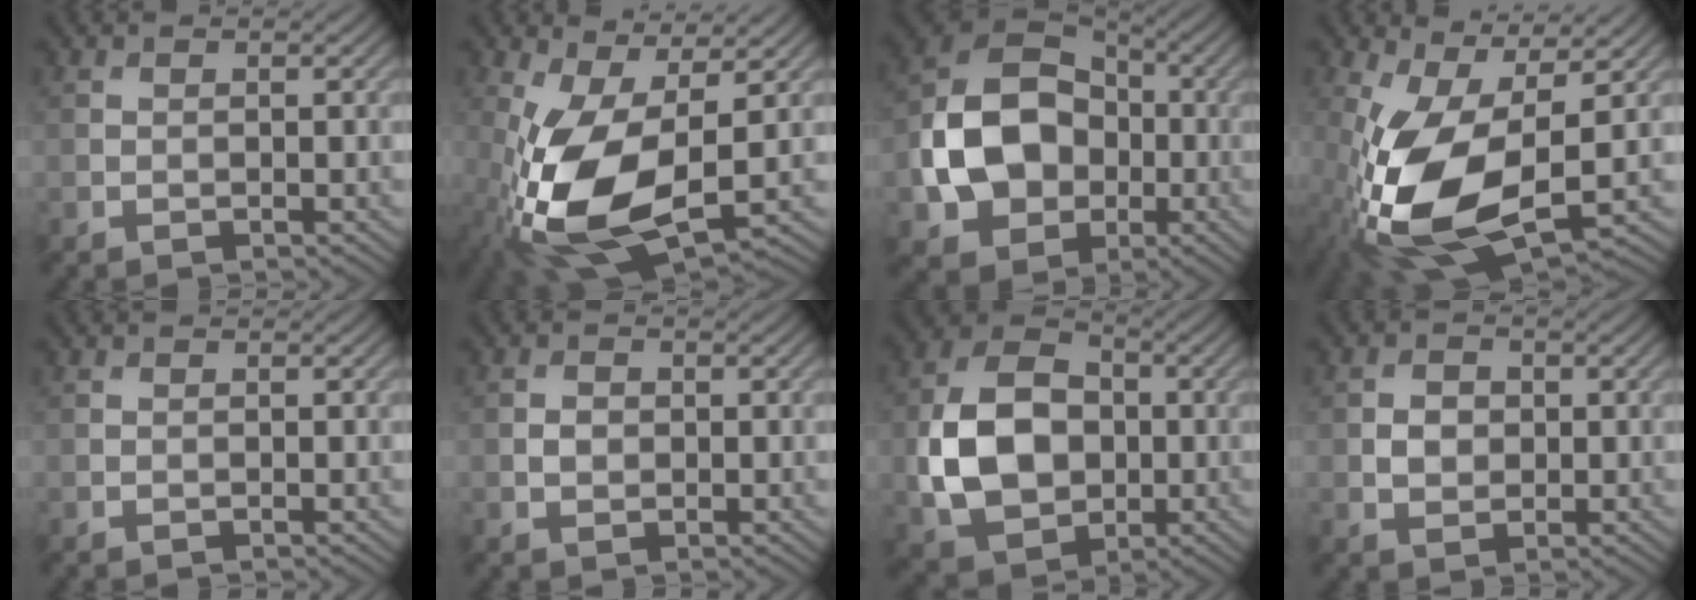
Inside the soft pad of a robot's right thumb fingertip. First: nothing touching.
{"total": 14.0, "force": [-2.2, 6.7, 12.1], "torque": [-0.273, -0.019, -0.039]}
{"total": 13.4, "force": [-1.9, 10.5, 8.1], "torque": [-0.171, 0.001, -0.047]}
{"total": 15.5, "force": [-2.7, 7.6, 13.2], "torque": [-0.294, -0.026, -0.042]}
{"total": 0.0}
{"total": 1.5, "force": [-0.1, 1.2, 0.9], "torque": [-0.018, -0.004, -0.005]}
{"total": 12.2, "force": [-1.4, 9.1, 8.0], "torque": [-0.180, 0.000, -0.028]}
{"total": 2.6, "force": [0.0, 2.1, 1.4], "torque": [-0.029, -0.003, -0.004]}